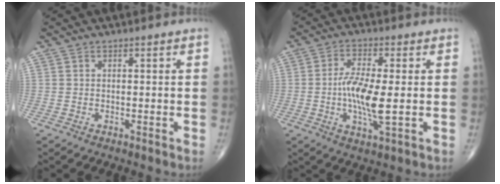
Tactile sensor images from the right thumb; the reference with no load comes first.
{"total": 9.0, "force": [-0.7, 2.3, 8.7], "torque": [-0.183, -0.007, -0.015]}